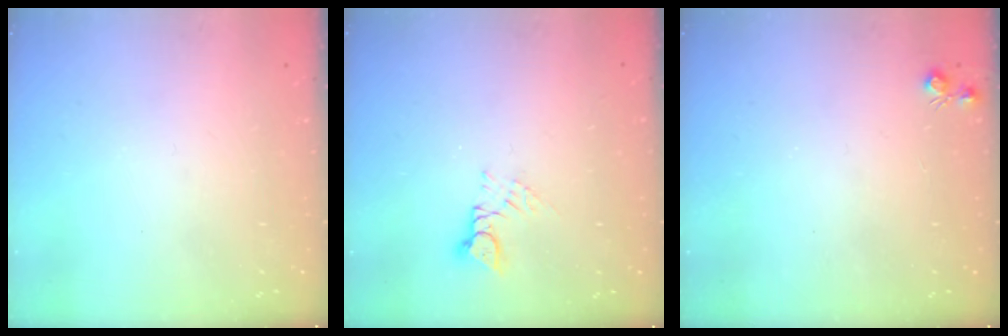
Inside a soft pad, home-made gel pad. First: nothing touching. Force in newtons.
{"total": 4.4, "press": 4.4, "slide": 0.1}
{"total": 4.7, "press": 4.7, "slide": 0.7}